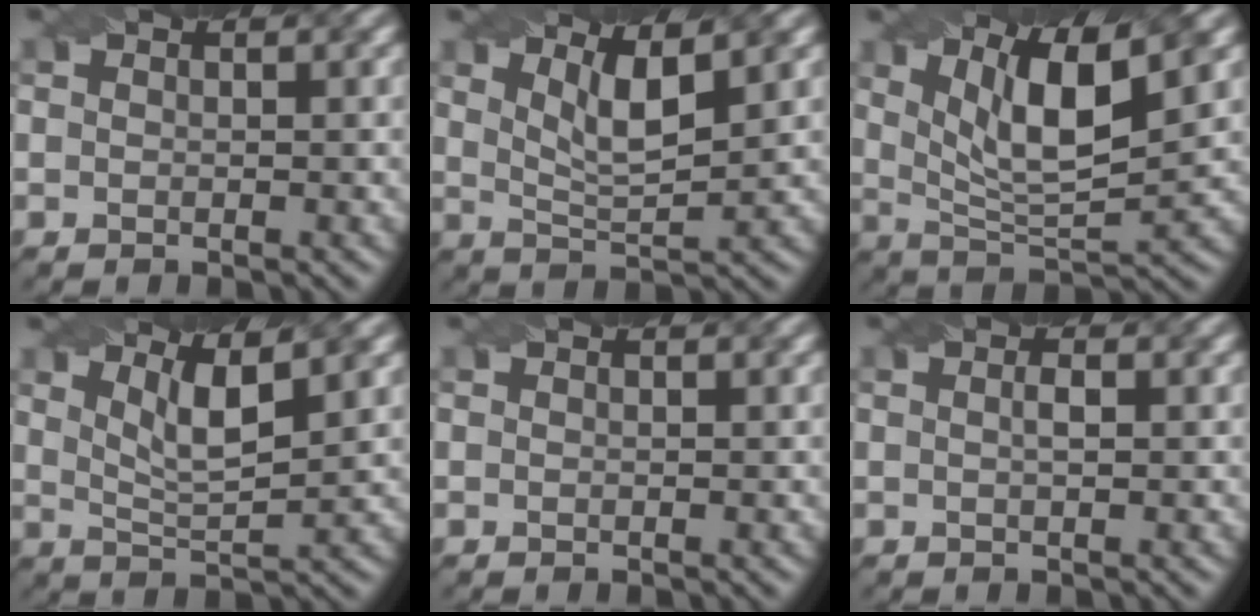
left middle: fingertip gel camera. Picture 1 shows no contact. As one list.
[{"total": 4.0, "force": [2.2, 1.0, 3.1], "torque": [-0.057, -0.002, 0.039]}, {"total": 8.1, "force": [3.5, 2.5, 6.9], "torque": [-0.119, 0.003, 0.060]}, {"total": 4.1, "force": [2.3, 0.9, 3.3], "torque": [-0.058, 0.000, 0.038]}, {"total": 0.0}, {"total": 0.9, "force": [0.1, 0.2, 0.9], "torque": [-0.015, -0.001, 0.003]}]